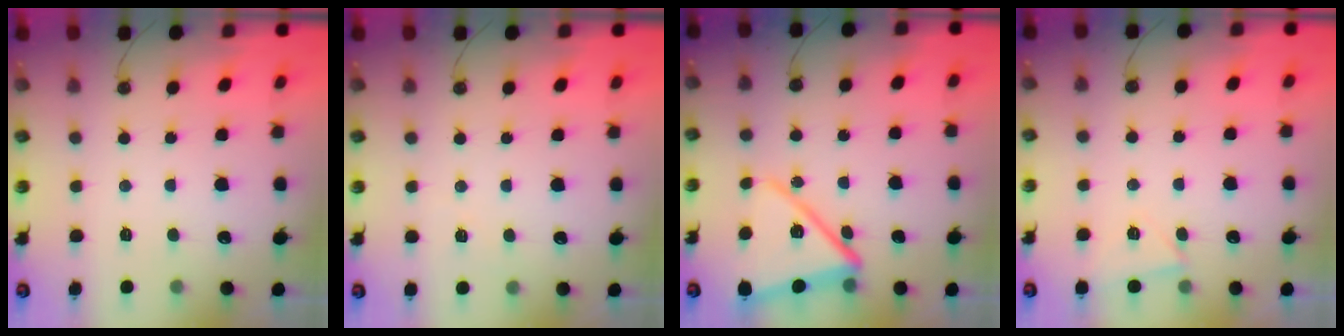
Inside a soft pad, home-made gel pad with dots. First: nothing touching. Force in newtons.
{"total": 4.2, "press": 4.1, "slide": 0.5}
{"total": 15.6, "press": 15.5, "slide": 1.3}
{"total": 5.3, "press": 2.4, "slide": 4.7}